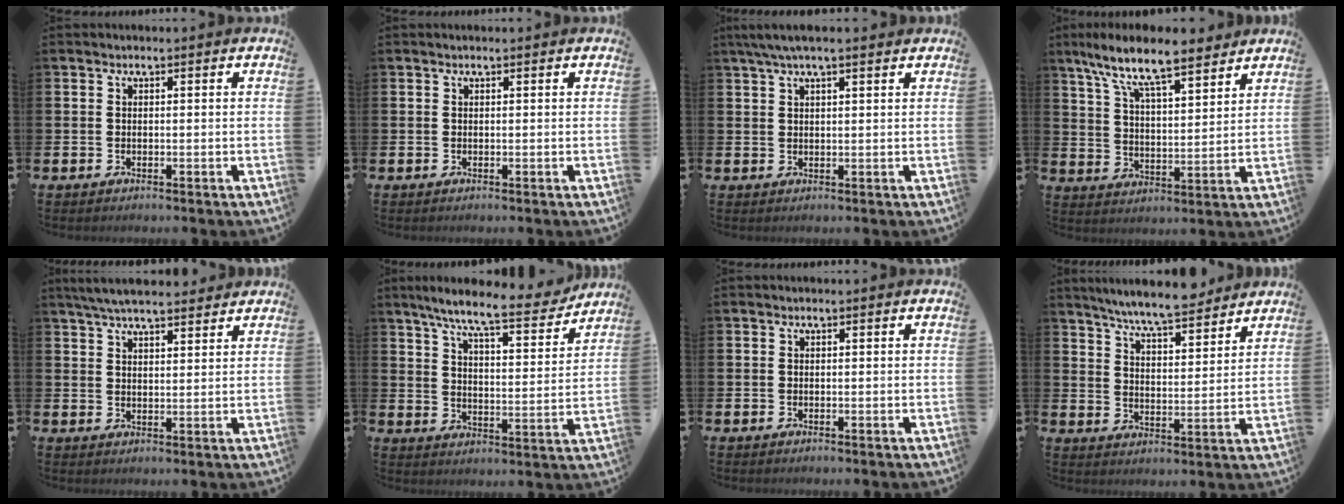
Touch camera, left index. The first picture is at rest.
{"total": 0.0}
{"total": 3.9, "force": [3.0, 0.6, 2.4], "torque": [-0.048, 0.001, 0.054]}
{"total": 9.7, "force": [8.5, 1.8, 4.4], "torque": [-0.111, -0.041, 0.148]}
{"total": 5.5, "force": [5.1, 0.9, 1.7], "torque": [-0.042, -0.016, 0.093]}
{"total": 9.1, "force": [8.0, 0.8, 4.3], "torque": [-0.097, -0.047, 0.133]}
{"total": 0.0}
{"total": 7.4, "force": [7.1, 0.4, 2.1], "torque": [-0.058, -0.042, 0.126]}